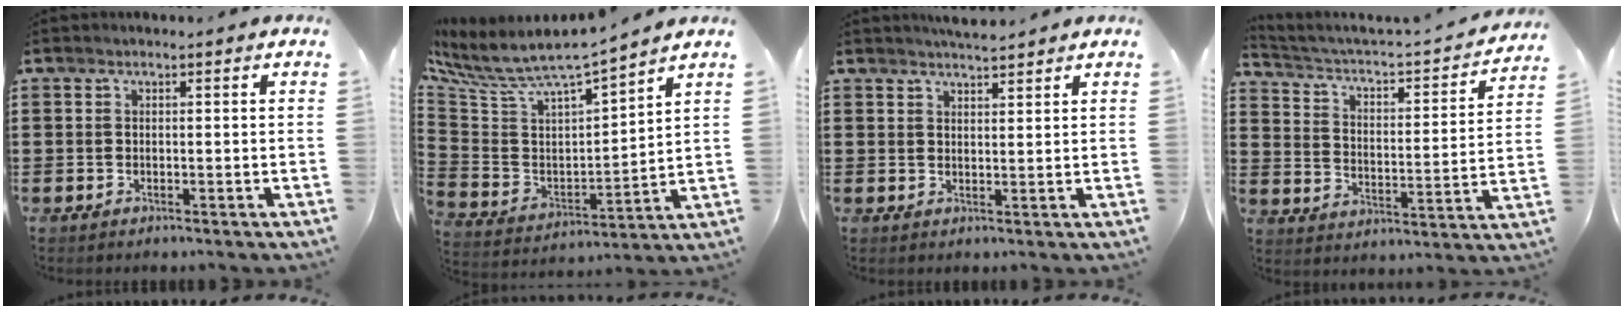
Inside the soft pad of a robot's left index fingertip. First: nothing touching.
{"total": 6.0, "force": [5.5, 0.9, 2.2], "torque": [-0.075, -0.053, 0.088]}
{"total": 2.9, "force": [2.8, 0.0, 0.6], "torque": [-0.019, -0.004, 0.053]}
{"total": 2.3, "force": [1.7, 0.6, 1.5], "torque": [-0.044, -0.028, 0.015]}